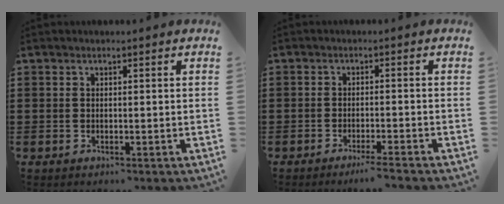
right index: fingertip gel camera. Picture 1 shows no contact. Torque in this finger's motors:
{"motor_torque": [0.44, -0.34, 0.17, 0.02]}